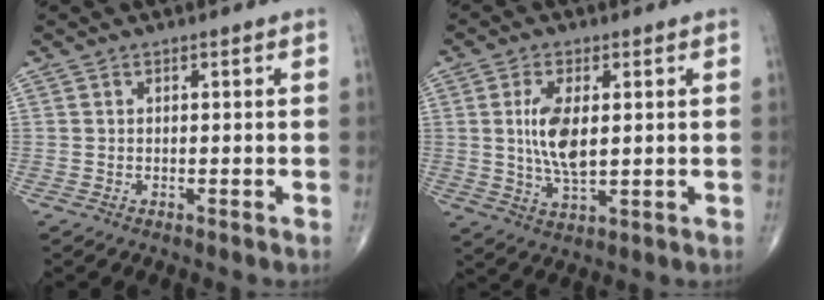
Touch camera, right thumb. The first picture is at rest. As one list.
[{"total": 5.8, "force": [0.9, 2.7, 5.0], "torque": [-0.097, -0.009, 0.019]}]